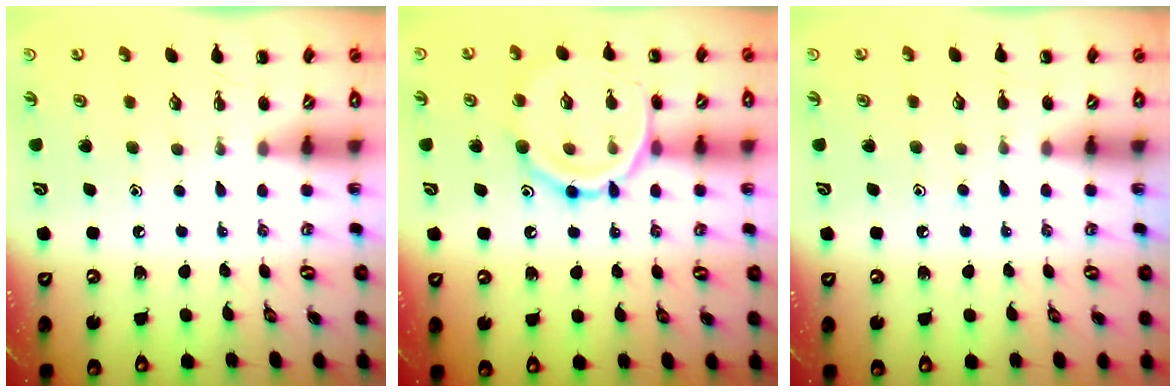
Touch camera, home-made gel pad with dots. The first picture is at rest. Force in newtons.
{"total": 14.8, "press": 14.7, "slide": 1.4}
{"total": 4.2, "press": 3.9, "slide": 1.5}